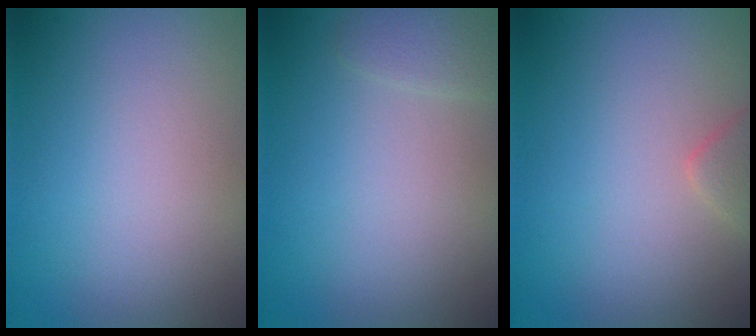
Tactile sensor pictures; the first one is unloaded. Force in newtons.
{"total": 1.0, "press": 1.0, "slide": 0.2}
{"total": 1.3, "press": 1.3, "slide": 0.1}